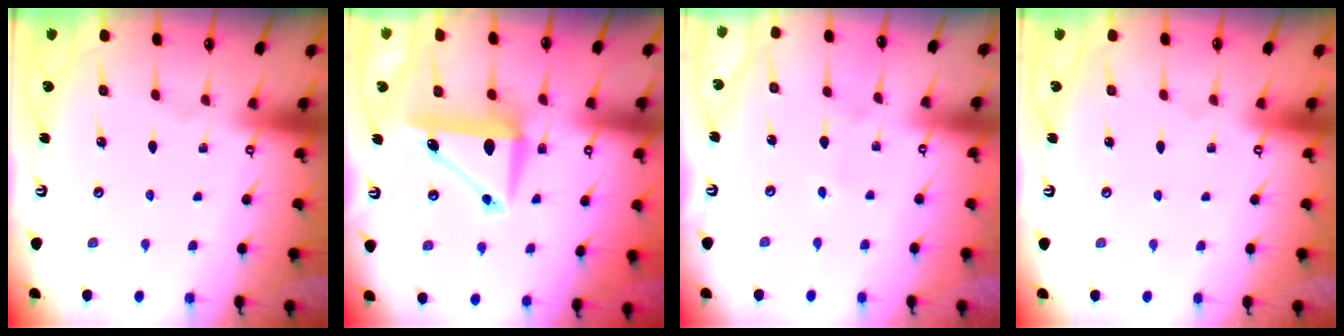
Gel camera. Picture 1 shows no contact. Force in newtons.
{"total": 8.9, "press": 8.7, "slide": 2.0}
{"total": 2.8, "press": 2.8, "slide": 0.3}
{"total": 0.0}